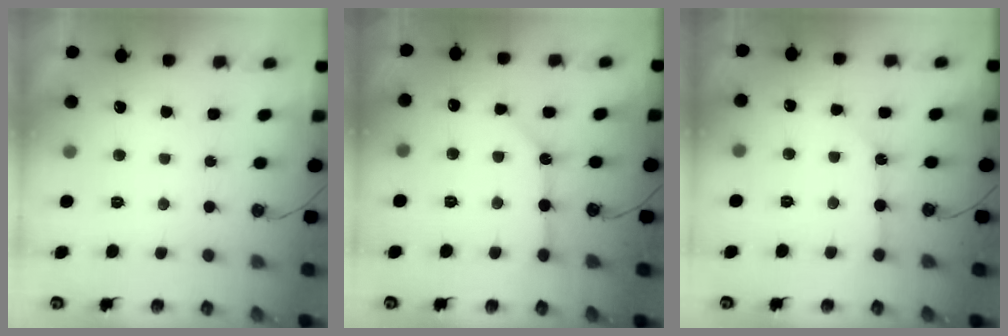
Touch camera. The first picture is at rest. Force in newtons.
{"total": 9.3, "press": 9.3, "slide": 0.7}
{"total": 7.5, "press": 7.5, "slide": 0.8}